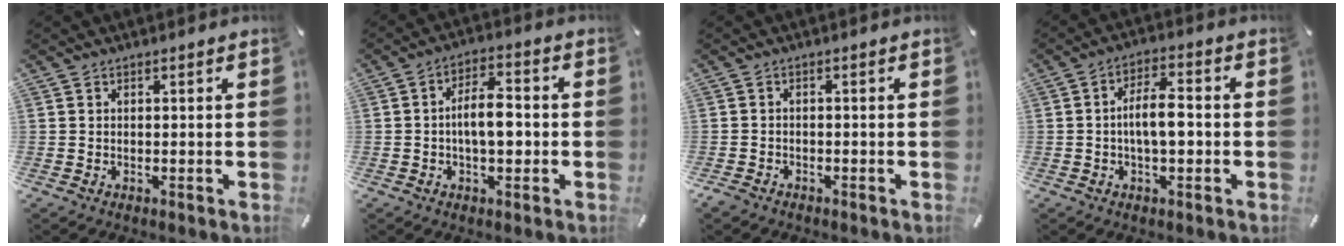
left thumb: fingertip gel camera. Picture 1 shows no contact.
{"total": 8.2, "force": [-1.0, 4.1, 7.0], "torque": [-0.111, 0.010, -0.021]}
{"total": 1.7, "force": [-1.3, 1.0, 0.5], "torque": [-0.016, 0.004, -0.031]}
{"total": 7.5, "force": [-1.0, 3.4, 6.7], "torque": [-0.115, 0.012, -0.020]}